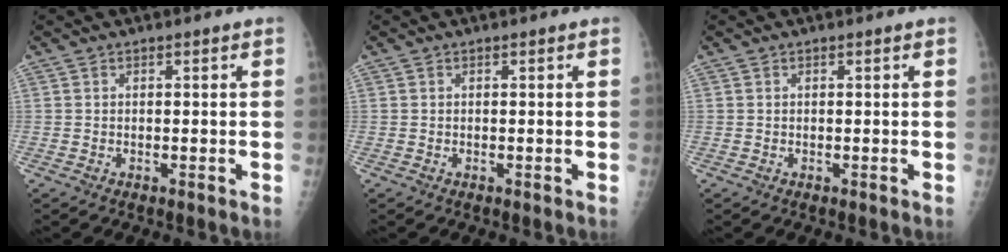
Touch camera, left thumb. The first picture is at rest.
{"total": 0.0}
{"total": 0.0}